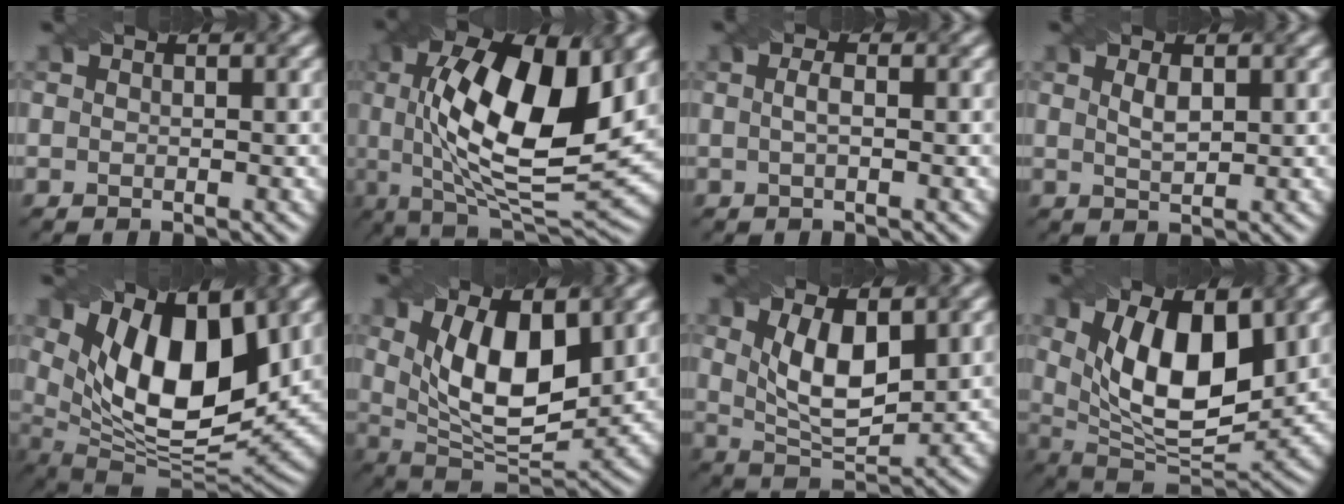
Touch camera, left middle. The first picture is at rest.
{"total": 14.3, "force": [2.7, 5.5, 12.9], "torque": [-0.214, -0.004, 0.043]}
{"total": 1.1, "force": [-0.1, 0.3, 1.1], "torque": [-0.026, 0.004, 0.000]}
{"total": 1.6, "force": [0.7, 0.5, 1.3], "torque": [-0.027, -0.001, 0.016]}
{"total": 13.4, "force": [4.6, 6.1, 11.0], "torque": [-0.179, -0.004, 0.079]}
{"total": 9.6, "force": [2.6, 4.3, 8.2], "torque": [-0.139, -0.008, 0.042]}
{"total": 6.0, "force": [1.7, 2.5, 5.1], "torque": [-0.102, -0.006, 0.038]}
{"total": 11.1, "force": [2.9, 5.1, 9.4], "torque": [-0.153, -0.009, 0.047]}